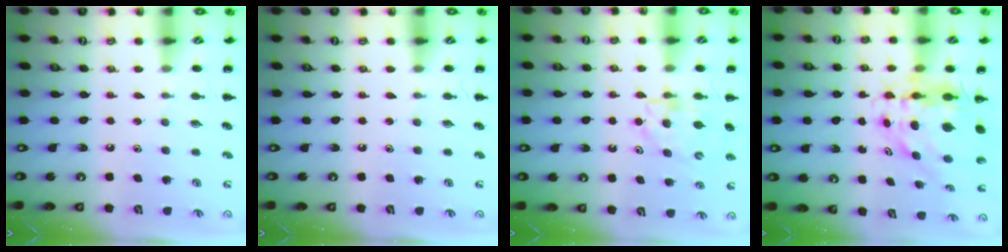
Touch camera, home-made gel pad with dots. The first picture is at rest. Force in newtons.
{"total": 0.0}
{"total": 5.8, "press": 5.8, "slide": 0.5}
{"total": 9.2, "press": 8.8, "slide": 2.7}